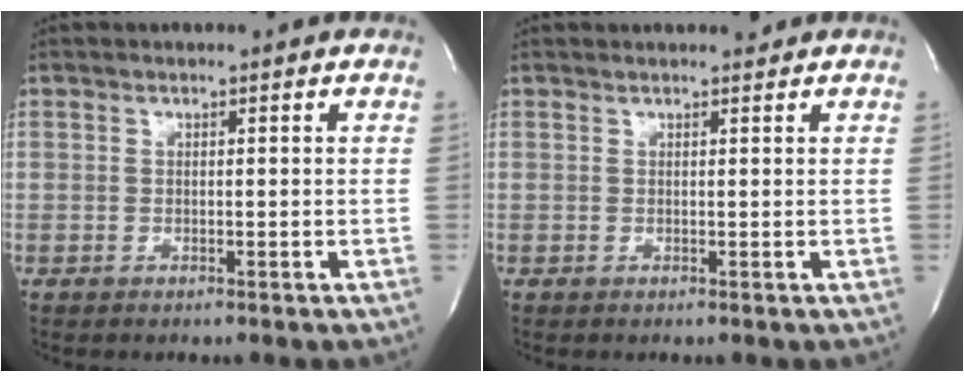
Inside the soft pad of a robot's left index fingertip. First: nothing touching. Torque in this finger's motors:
{"motor_torque": [0.00, 0.00, 0.00, -0.01]}